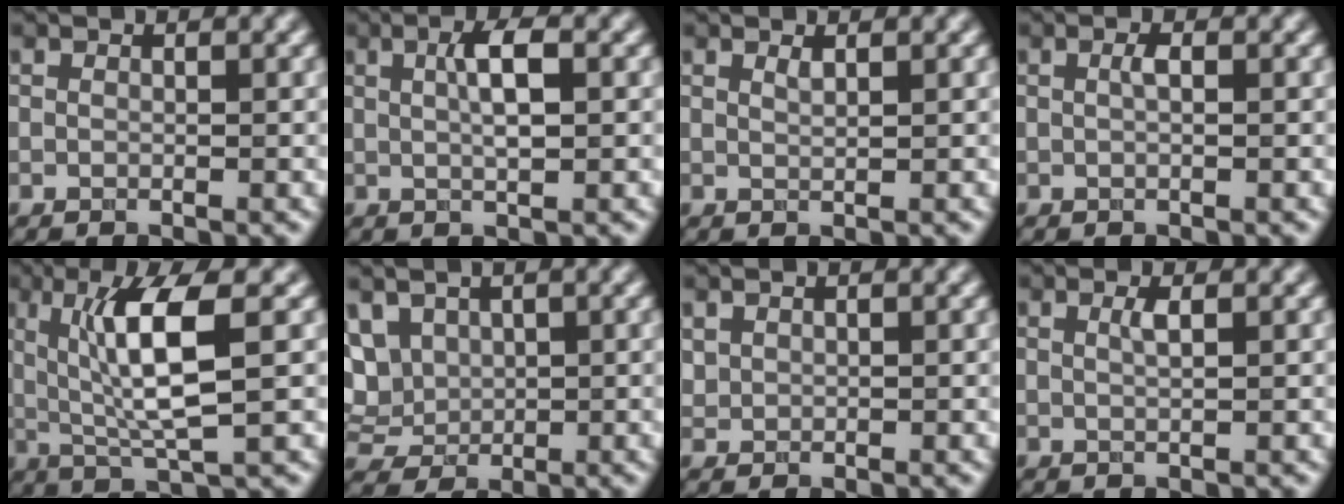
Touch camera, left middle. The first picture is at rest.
{"total": 3.2, "force": [0.6, 0.7, 3.1], "torque": [-0.055, 0.007, 0.012]}
{"total": 0.6, "force": [0.4, 0.2, 0.5], "torque": [-0.006, -0.002, 0.010]}
{"total": 0.9, "force": [0.0, 0.1, 0.9], "torque": [-0.019, 0.004, 0.002]}
{"total": 6.9, "force": [1.0, 1.3, 6.7], "torque": [-0.124, -0.002, 0.024]}
{"total": 5.9, "force": [2.1, 4.5, 3.3], "torque": [-0.086, 0.017, 0.043]}
{"total": 0.7, "force": [0.4, 0.6, 0.1], "torque": [-0.005, -0.002, 0.017]}
{"total": 1.1, "force": [0.3, 0.3, 1.0], "torque": [-0.019, 0.001, 0.005]}